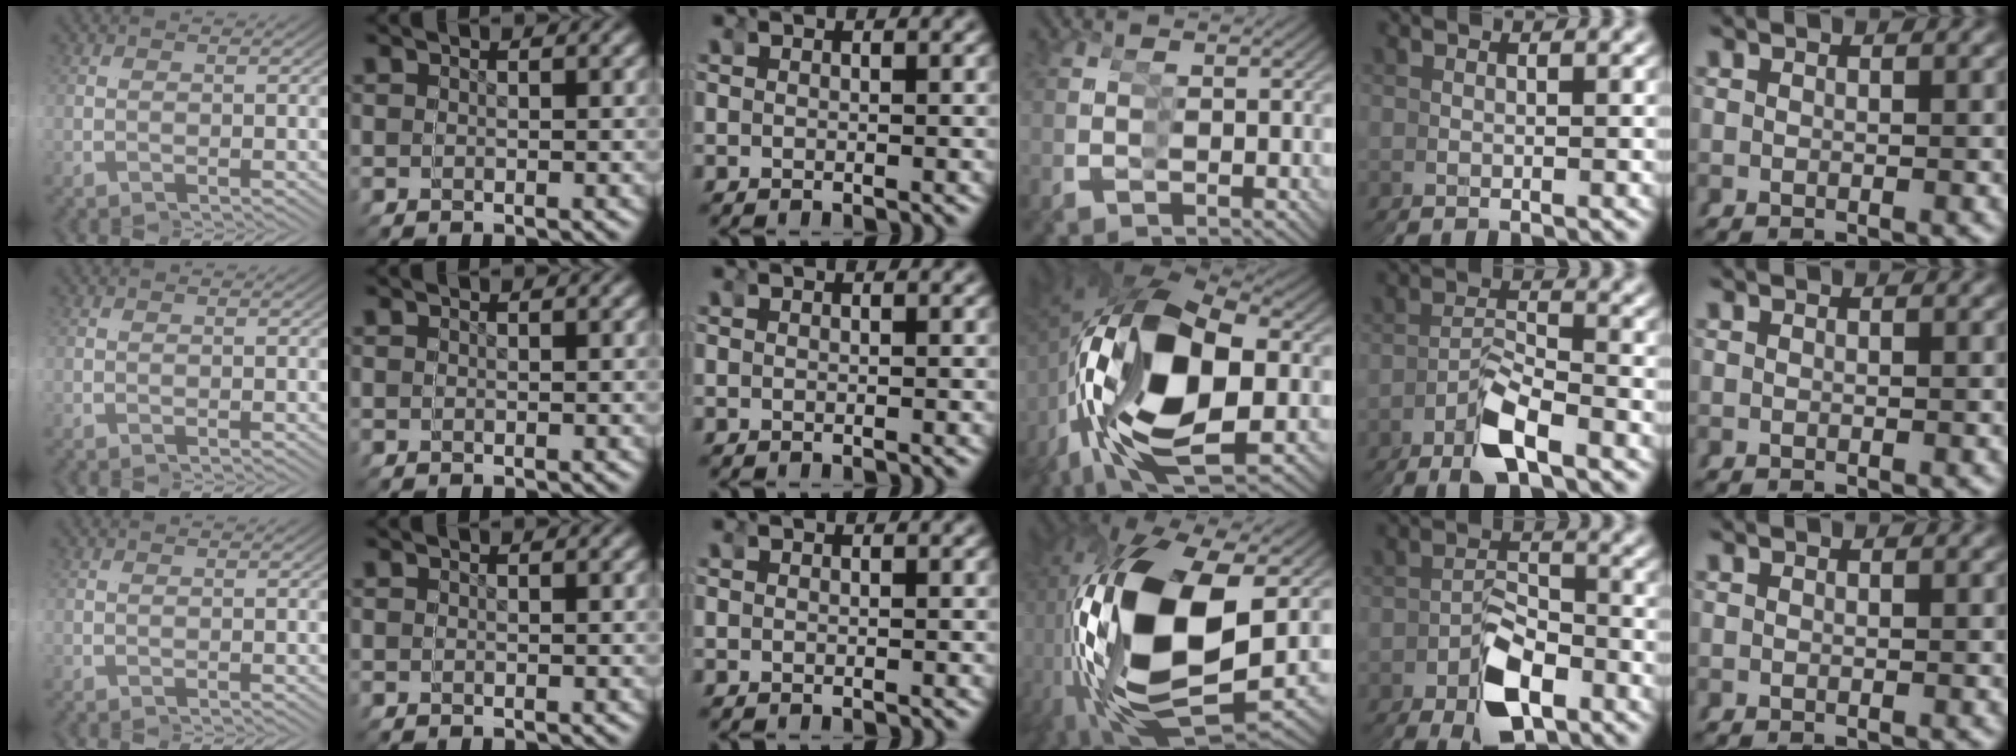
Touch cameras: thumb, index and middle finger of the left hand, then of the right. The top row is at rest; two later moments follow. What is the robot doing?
{"motion": "grasp_and_lifting", "object": "scissors"}